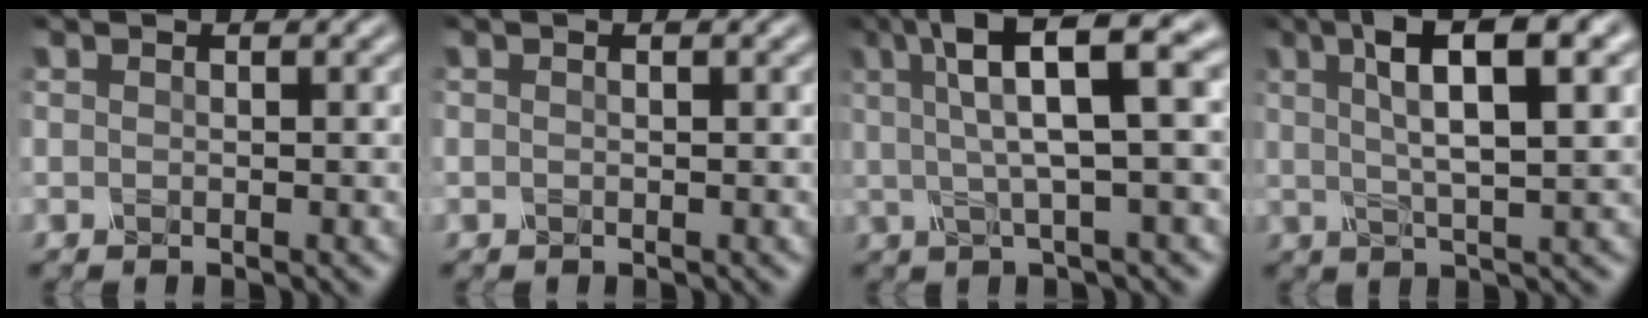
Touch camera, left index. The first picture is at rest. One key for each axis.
{"total": 0.9, "fx": 0.3, "fy": 0.4, "fz": 0.8, "tx": -0.001, "ty": -0.002, "tz": -0.005}
{"total": 8.8, "fx": 3.3, "fy": 2.0, "fz": 8.0, "tx": -0.118, "ty": 0.029, "tz": 0.054}
{"total": 7.9, "fx": 2.8, "fy": 1.8, "fz": 7.1, "tx": -0.120, "ty": 0.014, "tz": 0.053}